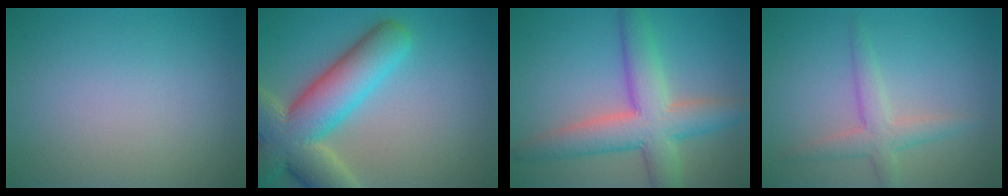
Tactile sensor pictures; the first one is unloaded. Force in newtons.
{"total": 10.7, "press": 10.7, "slide": 1.0}
{"total": 7.4, "press": 7.4, "slide": 0.5}
{"total": 2.9, "press": 2.9, "slide": 0.2}